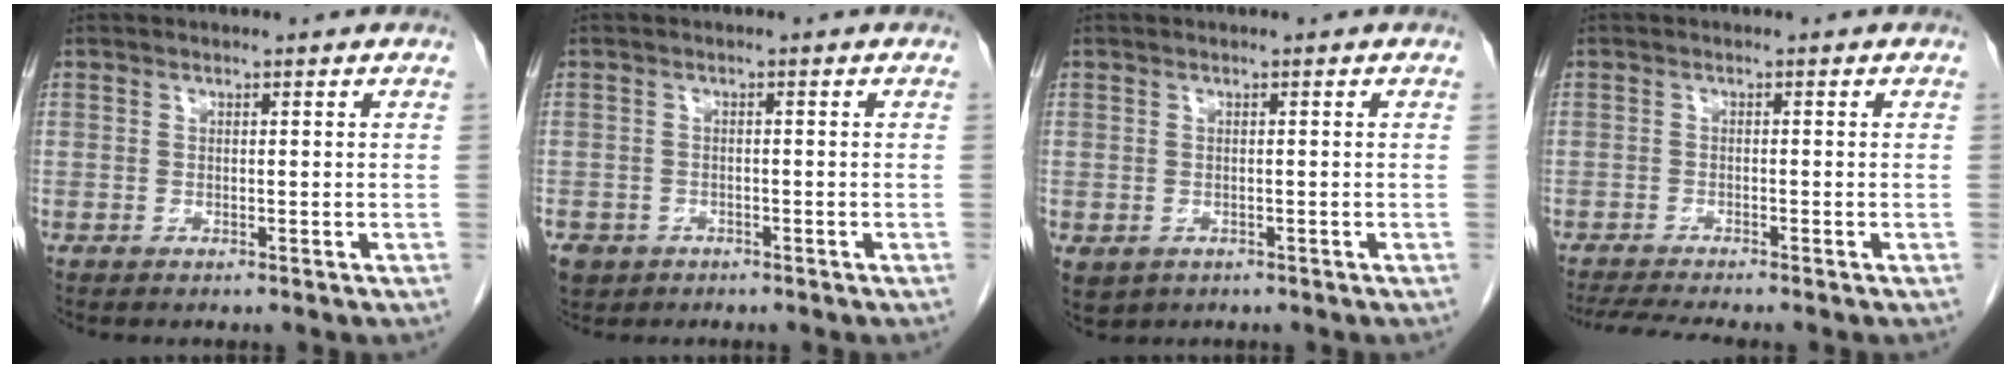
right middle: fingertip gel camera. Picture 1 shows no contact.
{"total": 6.2, "force": [-3.6, 4.7, 2.0], "torque": [-0.056, -0.004, -0.053]}
{"total": 3.2, "force": [-1.5, 2.6, 1.3], "torque": [-0.020, -0.004, -0.013]}
{"total": 5.7, "force": [-5.1, -0.3, 2.6], "torque": [-0.040, -0.016, -0.084]}